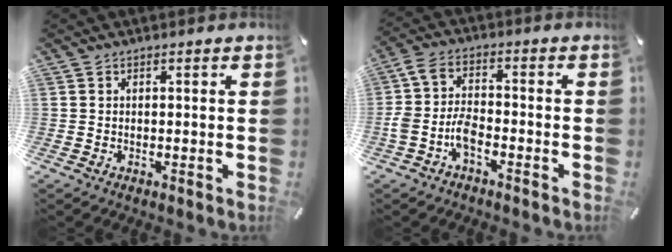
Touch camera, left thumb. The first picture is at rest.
{"total": 7.0, "force": [-3.2, 3.6, 5.1], "torque": [-0.115, 0.007, -0.063]}